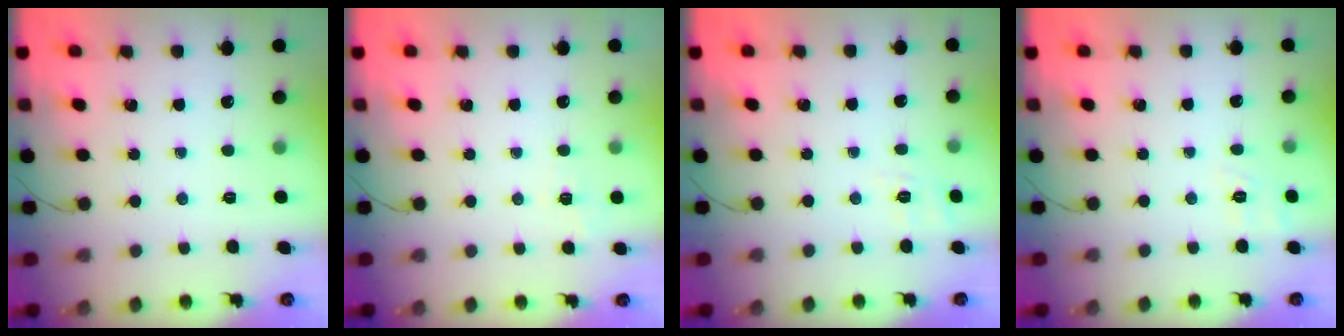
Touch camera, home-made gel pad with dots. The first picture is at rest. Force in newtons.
{"total": 1.2, "press": 0.0, "slide": 1.2}
{"total": 2.6, "press": 1.5, "slide": 2.1}
{"total": 7.1, "press": 6.7, "slide": 2.2}